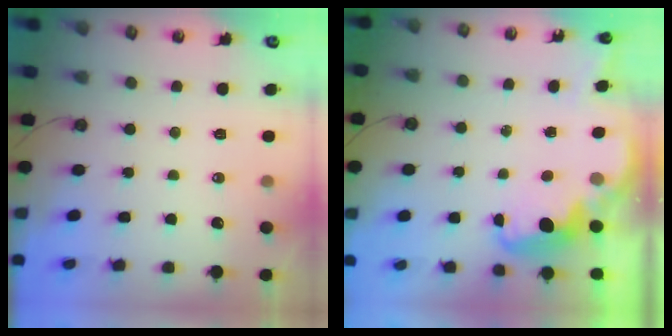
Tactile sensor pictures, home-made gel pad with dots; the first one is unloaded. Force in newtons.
{"total": 2.6, "press": 2.6, "slide": 0.4}